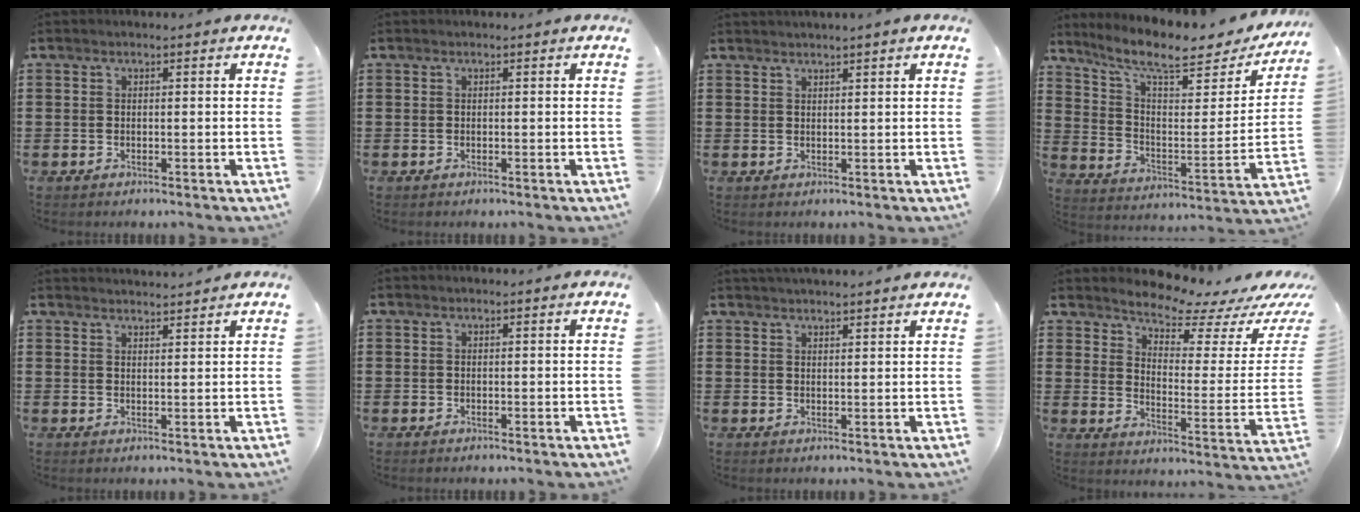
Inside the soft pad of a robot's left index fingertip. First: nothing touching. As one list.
[{"total": 0.0}, {"total": 1.1, "force": [1.1, -0.2, 0.3], "torque": [-0.005, -0.001, 0.021]}, {"total": 9.7, "force": [7.8, 2.0, 5.5], "torque": [-0.123, -0.046, 0.129]}, {"total": 2.0, "force": [2.0, -0.1, 0.0], "torque": [-0.005, -0.002, 0.039]}, {"total": 0.0}, {"total": 2.1, "force": [2.0, -0.1, 0.2], "torque": [-0.009, -0.001, 0.040]}, {"total": 6.4, "force": [6.1, 0.7, 1.8], "torque": [-0.054, -0.058, 0.103]}]